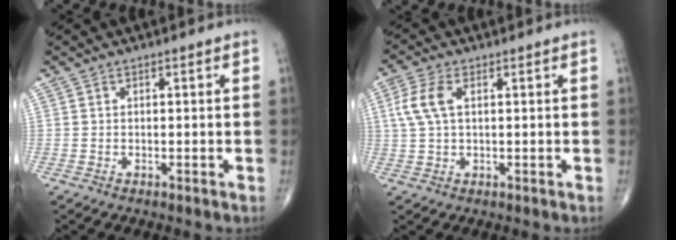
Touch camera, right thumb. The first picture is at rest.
{"total": 6.0, "force": [1.5, 3.1, 4.9], "torque": [-0.125, 0.013, 0.029]}